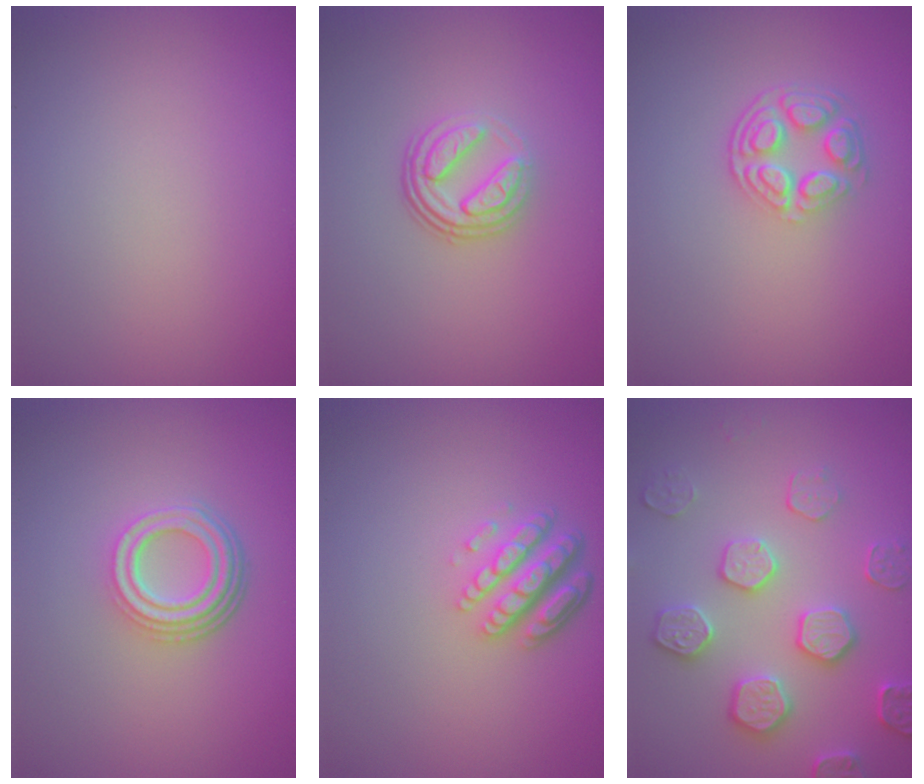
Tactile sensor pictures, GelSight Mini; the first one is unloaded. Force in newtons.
{"total": 3.8, "press": 2.7, "slide": 2.6}
{"total": 4.1, "press": 3.1, "slide": 2.7}
{"total": 4.5, "press": 3.3, "slide": 3.1}
{"total": 4.5, "press": 3.3, "slide": 3.1}
{"total": 4.6, "press": 4.2, "slide": 1.7}